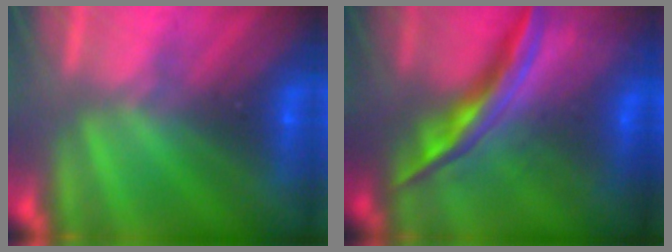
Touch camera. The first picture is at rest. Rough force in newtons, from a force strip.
{"total": 5.5}